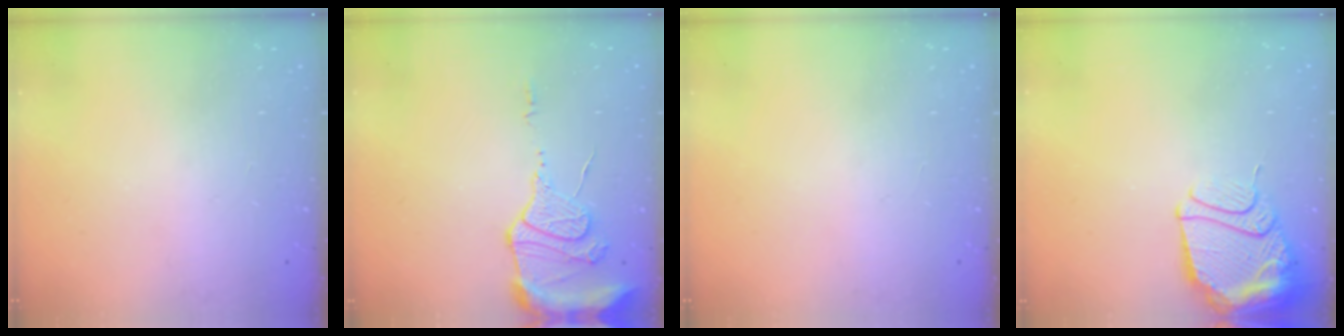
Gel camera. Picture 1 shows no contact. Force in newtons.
{"total": 12.5, "press": 12.4, "slide": 1.1}
{"total": 0.0}
{"total": 13.8, "press": 13.7, "slide": 1.4}